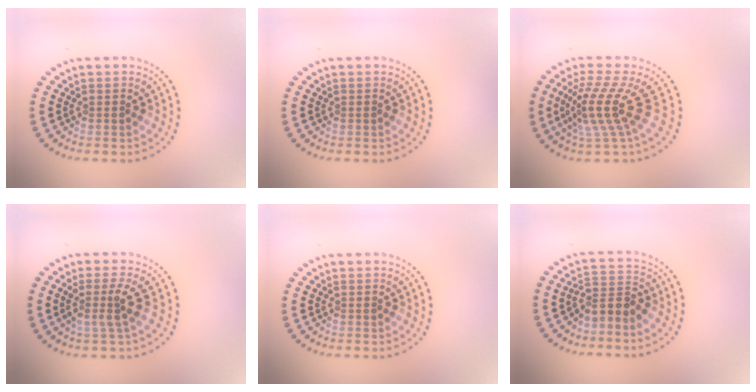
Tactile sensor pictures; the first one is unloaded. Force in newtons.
{"total": 0.0}
{"total": 4.4, "press": 3.1, "slide": 3.1}
{"total": 2.7, "press": 2.0, "slide": 1.8}
{"total": 0.0}
{"total": 2.6, "press": 1.8, "slide": 1.9}